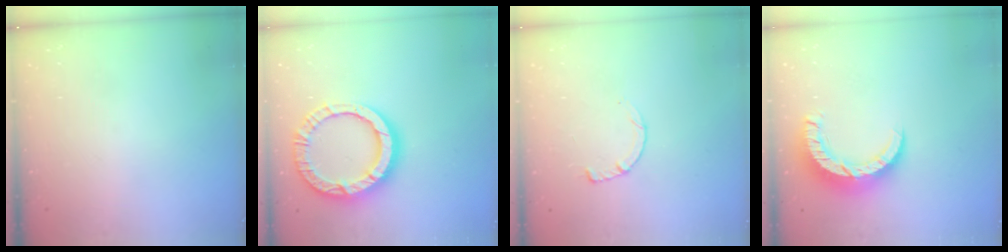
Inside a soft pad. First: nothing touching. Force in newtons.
{"total": 16.2, "press": 16.1, "slide": 1.6}
{"total": 3.4, "press": 3.4, "slide": 0.4}
{"total": 8.9, "press": 8.9, "slide": 0.9}